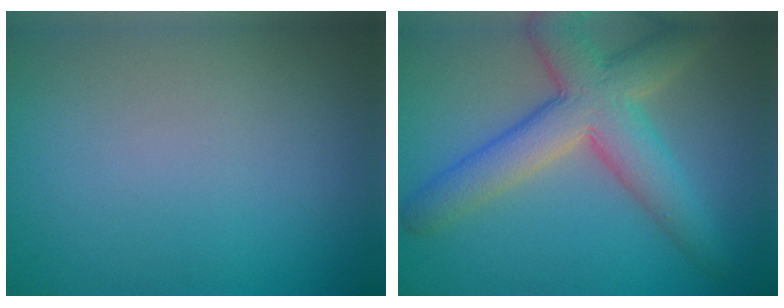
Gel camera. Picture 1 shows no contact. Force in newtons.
{"total": 7.5, "press": 7.5, "slide": 0.6}